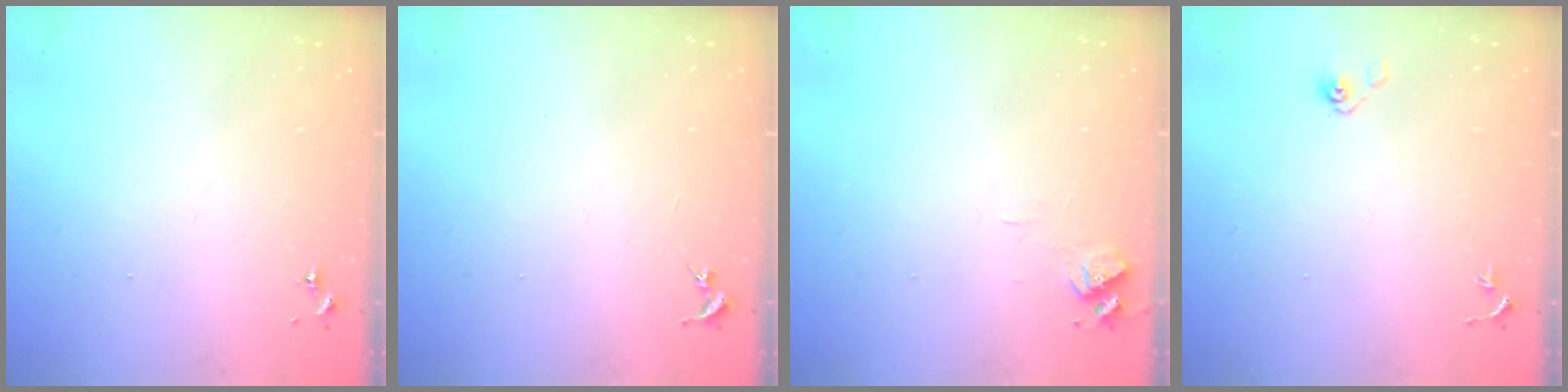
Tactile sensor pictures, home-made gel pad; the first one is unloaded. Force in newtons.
{"total": 0.0}
{"total": 6.4, "press": 6.4, "slide": 0.8}
{"total": 4.0, "press": 3.3, "slide": 2.2}